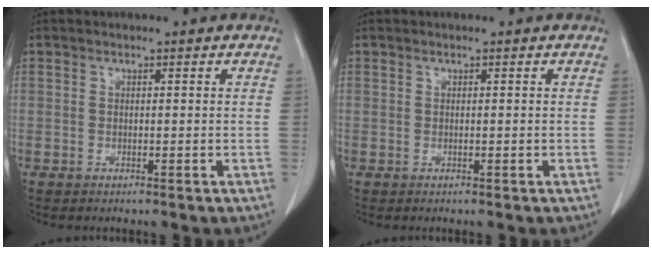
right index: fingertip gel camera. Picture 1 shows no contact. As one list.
[{"total": 0.0}]